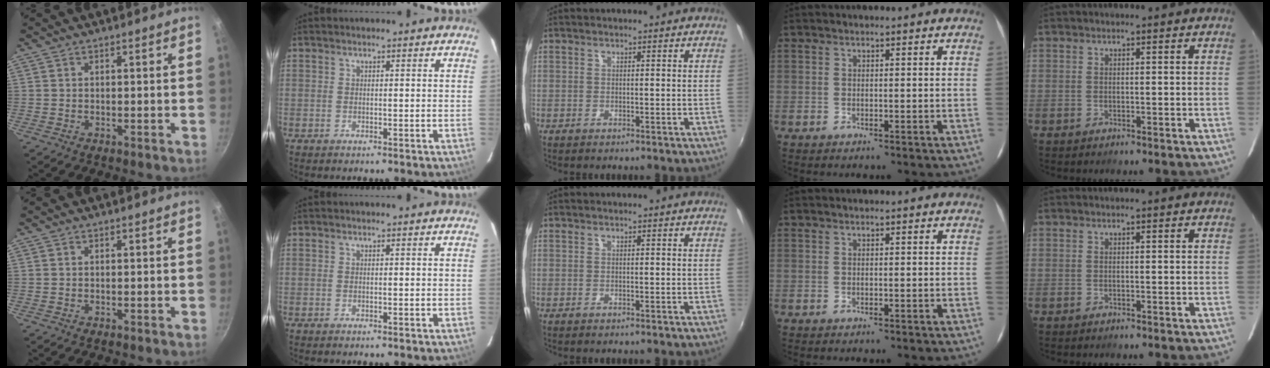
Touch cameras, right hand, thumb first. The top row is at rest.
{}